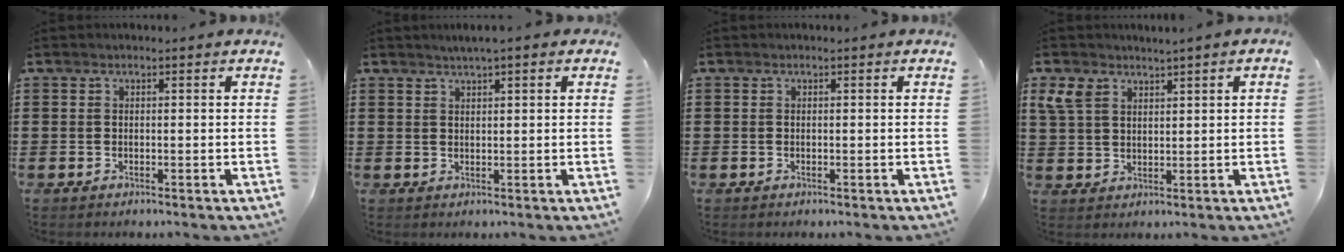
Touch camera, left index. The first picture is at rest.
{"total": 1.6, "force": [1.3, 0.0, 0.9], "torque": [-0.019, 0.002, 0.024]}
{"total": 0.0}
{"total": 3.4, "force": [2.3, 1.8, 1.9], "torque": [-0.047, 0.004, 0.044]}